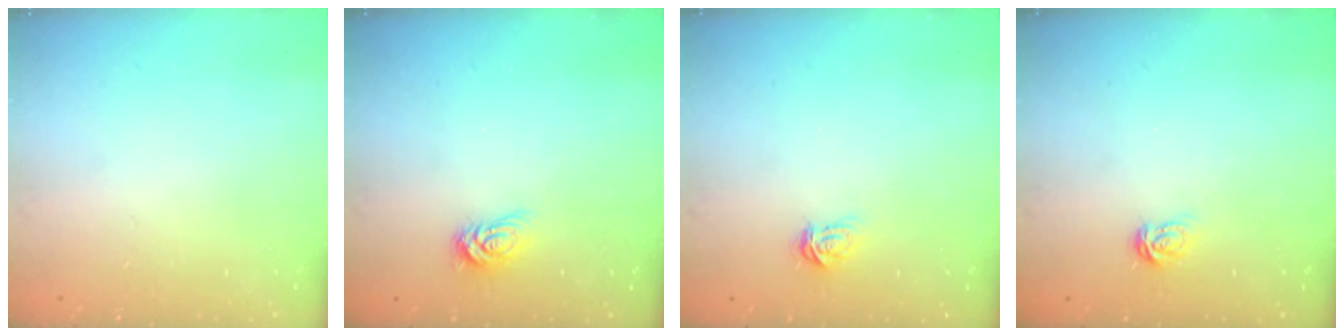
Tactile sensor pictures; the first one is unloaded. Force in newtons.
{"total": 3.9, "press": 3.9, "slide": 0.5}
{"total": 3.0, "press": 3.0, "slide": 0.3}
{"total": 3.7, "press": 3.7, "slide": 0.5}